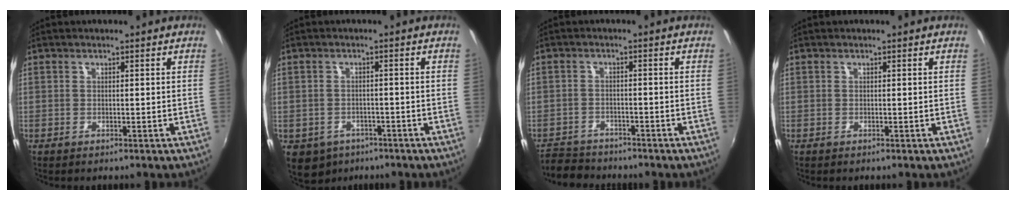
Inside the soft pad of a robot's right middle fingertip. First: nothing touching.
{"total": 7.3, "force": [-4.1, 5.5, 2.5], "torque": [-0.068, -0.014, -0.053]}
{"total": 6.0, "force": [-5.4, 2.4, 0.7], "torque": [-0.034, 0.002, -0.098]}
{"total": 0.0}